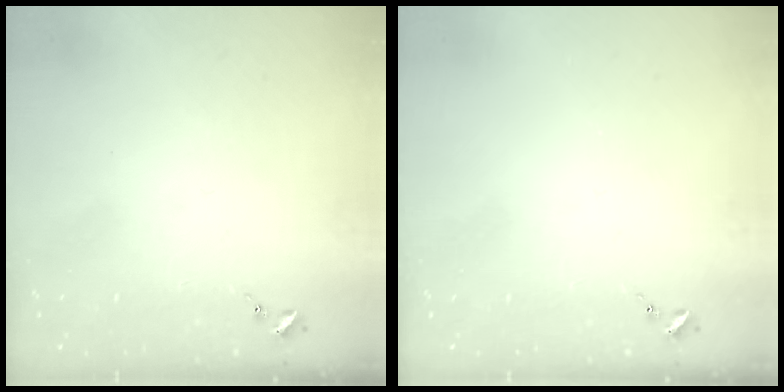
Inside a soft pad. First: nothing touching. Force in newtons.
{"total": 0.0}